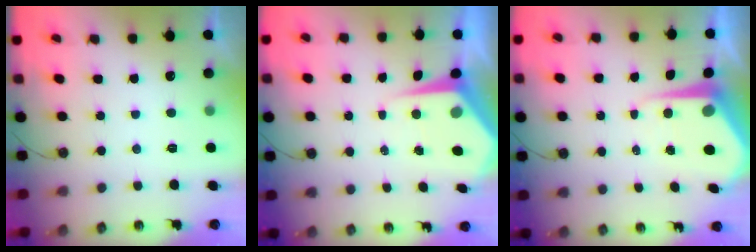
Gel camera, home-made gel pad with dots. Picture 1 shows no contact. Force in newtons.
{"total": 6.9, "press": 6.9, "slide": 0.7}
{"total": 8.2, "press": 8.1, "slide": 0.6}